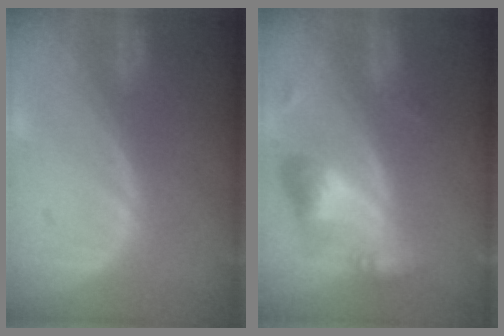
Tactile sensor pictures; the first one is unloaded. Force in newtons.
{"total": 6.5, "press": 5.9, "slide": 2.5}